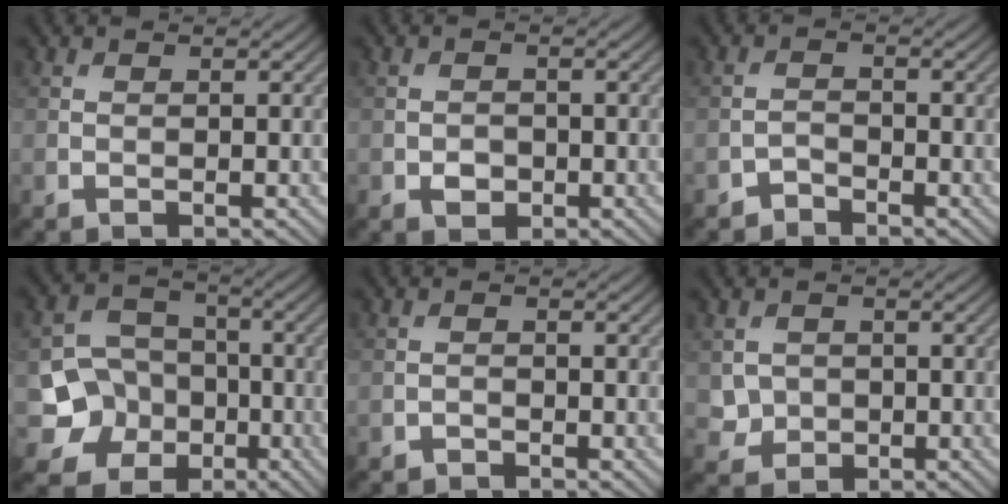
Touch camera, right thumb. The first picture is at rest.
{"total": 1.8, "force": [-0.7, 1.4, 0.9], "torque": [-0.014, -0.005, -0.012]}
{"total": 1.7, "force": [-1.6, 0.6, 0.2], "torque": [-0.002, 0.005, -0.035]}
{"total": 9.5, "force": [-3.1, 8.4, 3.3], "torque": [-0.087, -0.019, -0.078]}
{"total": 0.7, "force": [-0.7, 0.3, 0.1], "torque": [0.001, -0.001, -0.014]}
{"total": 2.7, "force": [0.2, 2.6, 0.7], "torque": [-0.025, -0.009, 0.001]}